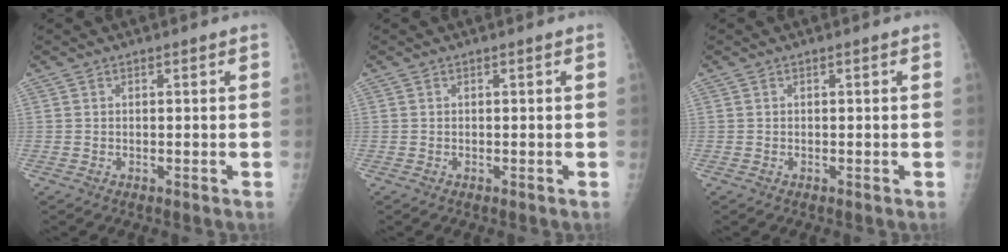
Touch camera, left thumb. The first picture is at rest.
{"total": 0.0}
{"total": 0.0}